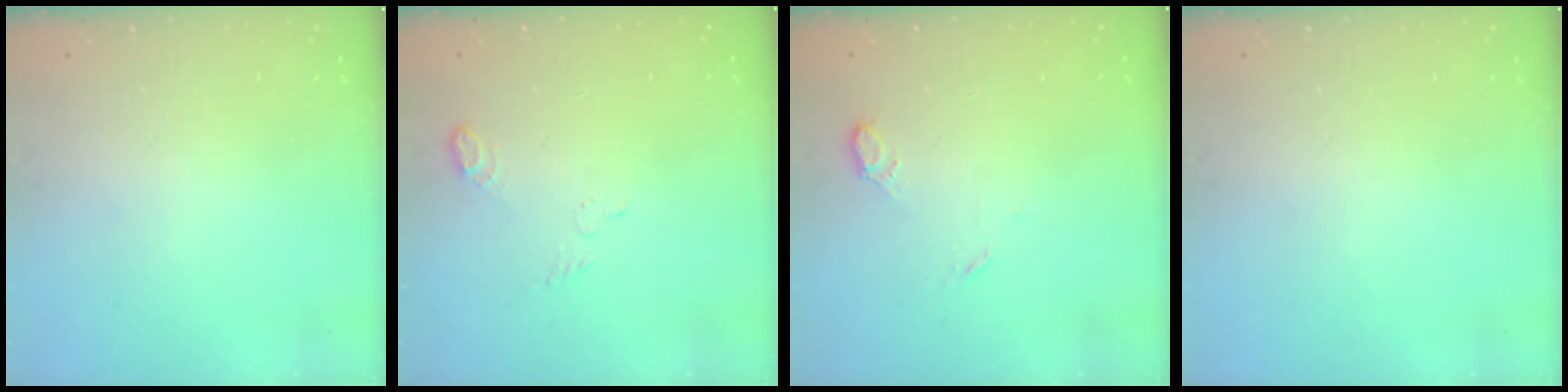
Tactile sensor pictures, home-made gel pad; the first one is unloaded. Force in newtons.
{"total": 4.1, "press": 4.0, "slide": 0.9}
{"total": 4.9, "press": 4.9, "slide": 0.5}
{"total": 0.0}